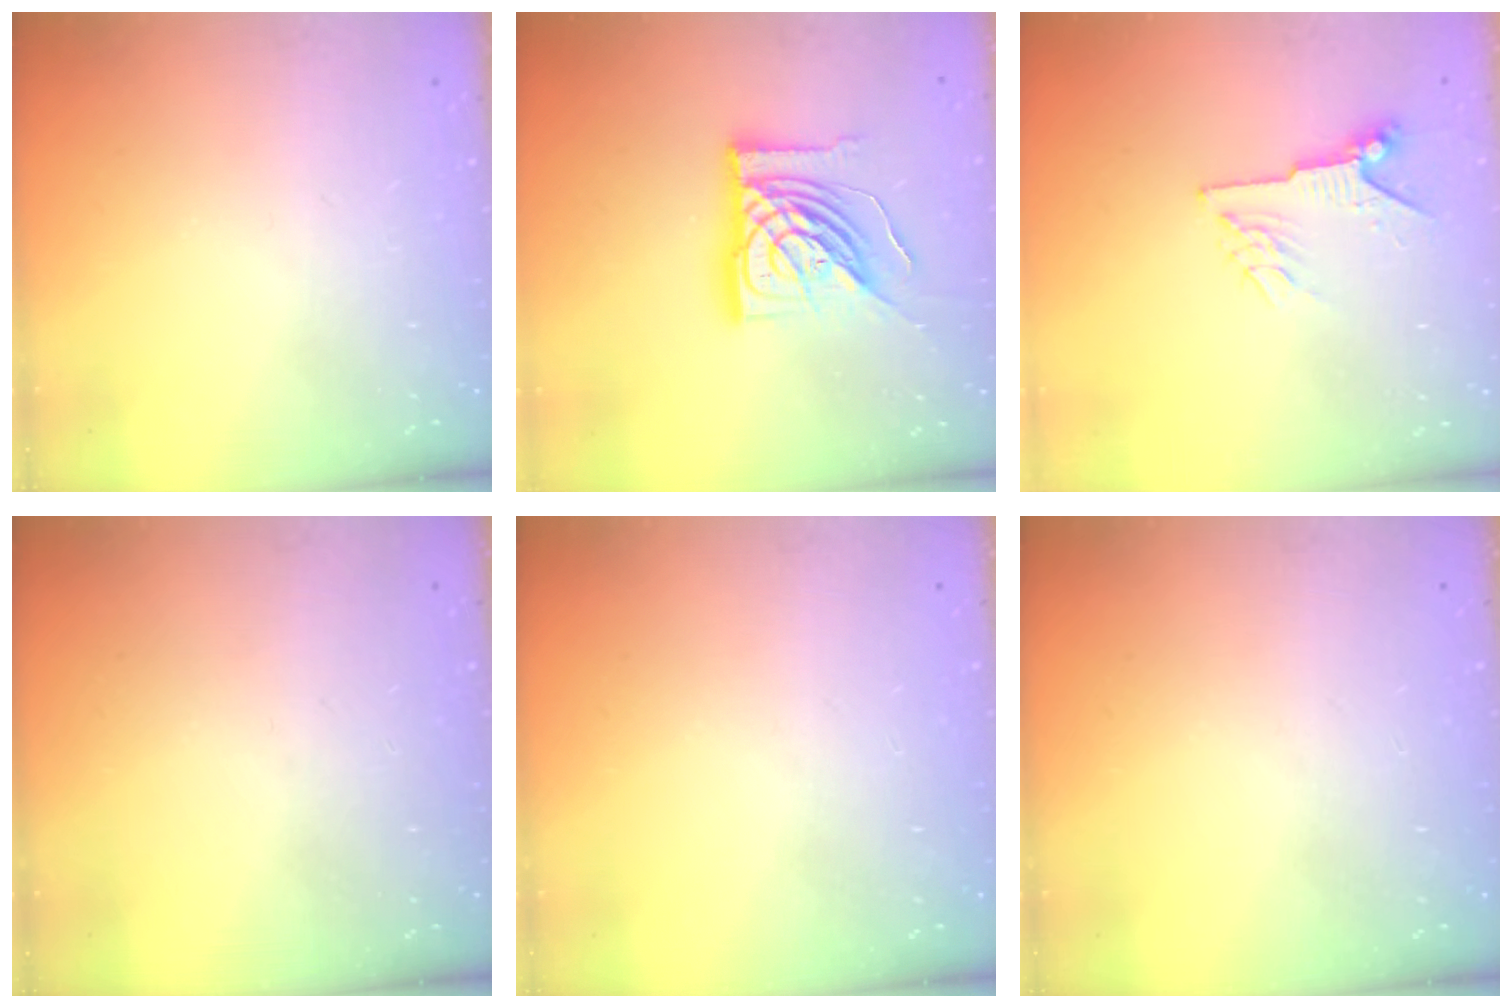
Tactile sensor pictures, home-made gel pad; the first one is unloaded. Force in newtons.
{"total": 18.1, "press": 18.0, "slide": 2.4}
{"total": 6.2, "press": 6.2, "slide": 0.6}
{"total": 0.0}
{"total": 0.0}
{"total": 0.0}